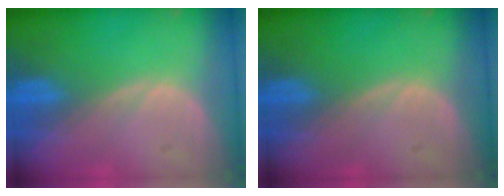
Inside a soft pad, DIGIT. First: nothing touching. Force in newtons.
{"total": 0.0}